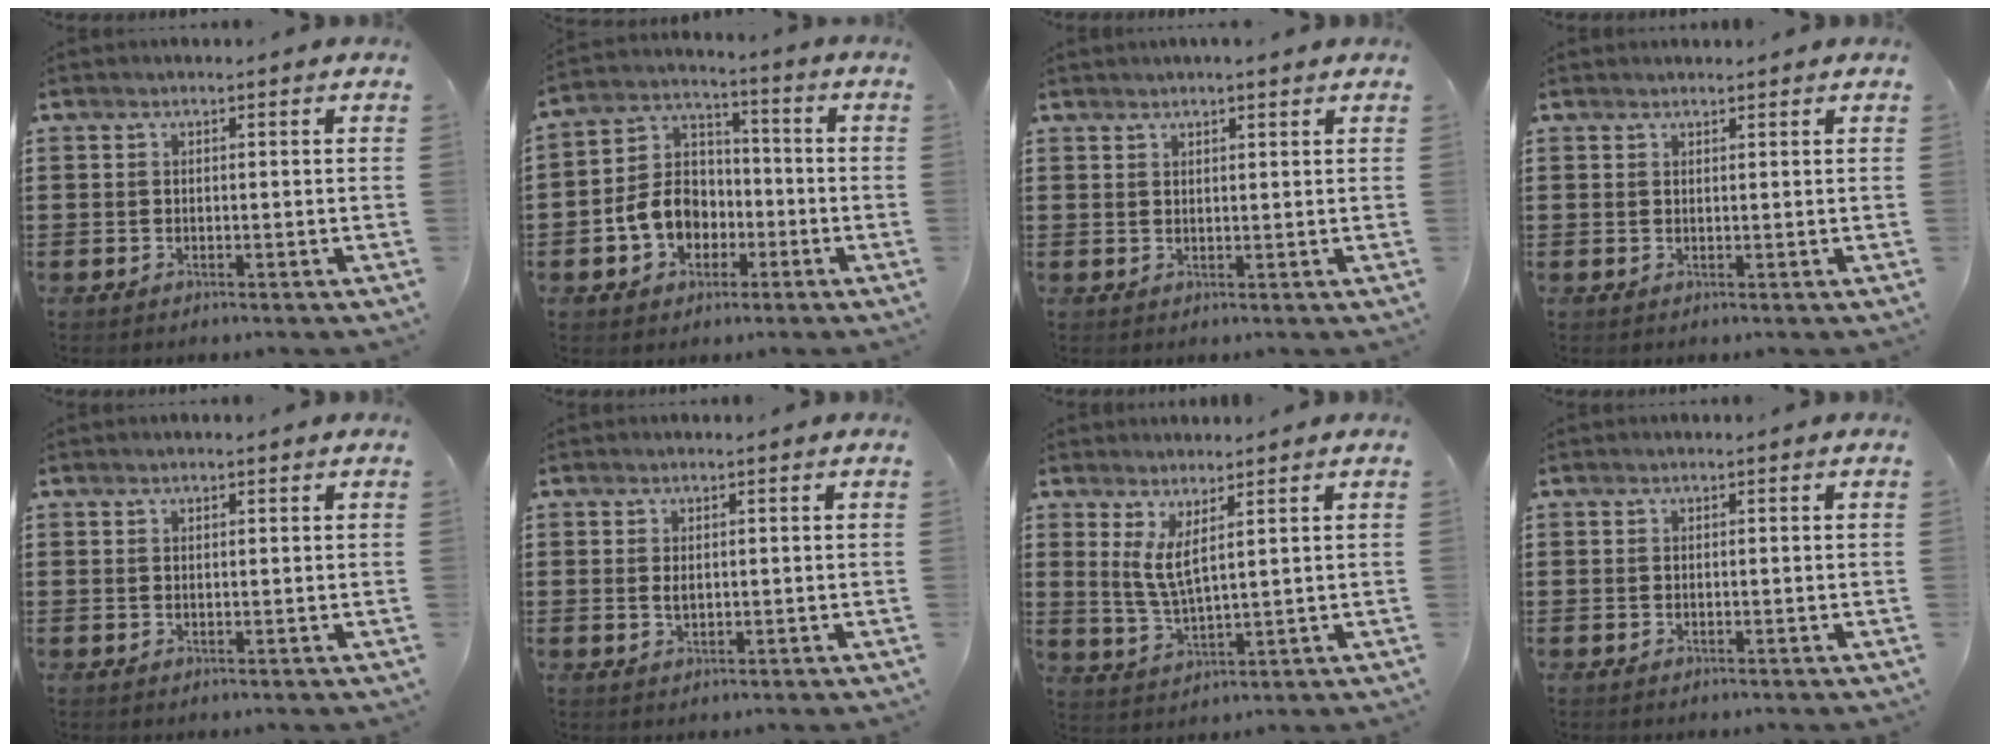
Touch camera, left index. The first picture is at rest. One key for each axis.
{"total": 8.4, "fx": -2.8, "fy": 6.9, "fz": 3.9, "tx": -0.114, "ty": 0.019, "tz": -0.057}
{"total": 1.6, "fx": 1.5, "fy": 0.0, "fz": 0.7, "tx": -0.015, "ty": -0.001, "tz": 0.028}
{"total": 0.7, "fx": 0.7, "fy": 0.1, "fz": 0.1, "tx": -0.004, "ty": 0.000, "tz": 0.014}
{"total": 0.8, "fx": 0.6, "fy": 0.1, "fz": 0.5, "tx": -0.009, "ty": 0.002, "tz": 0.011}
{"total": 1.4, "fx": 0.2, "fy": 0.8, "fz": 1.2, "tx": -0.026, "ty": 0.005, "tz": 0.002}
{"total": 4.9, "fx": 2.4, "fy": 1.0, "fz": 4.1, "tx": -0.104, "ty": -0.007, "tz": 0.040}
{"total": 0.0}